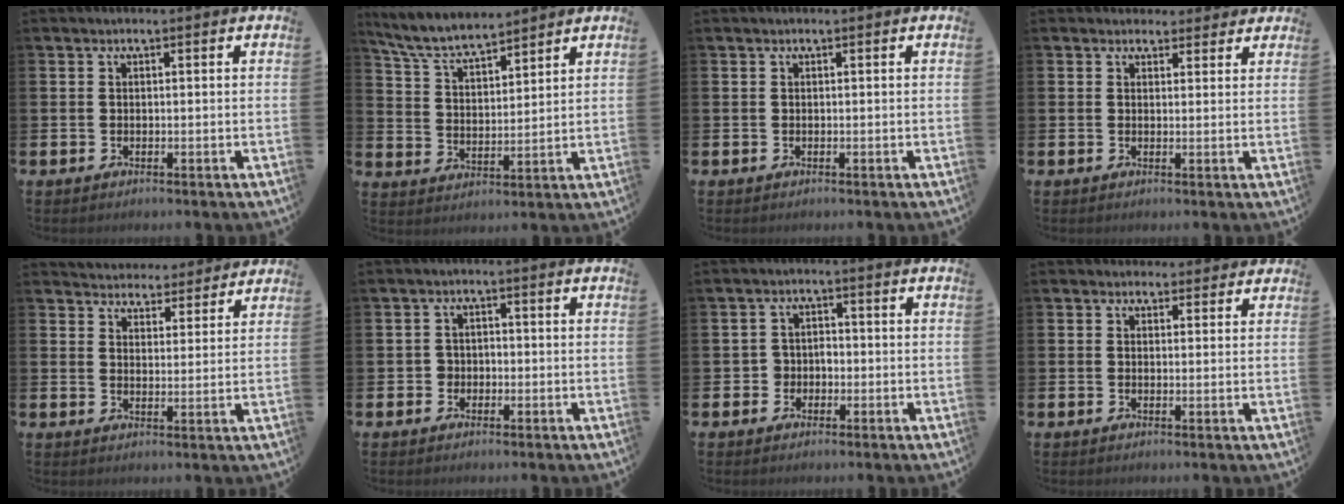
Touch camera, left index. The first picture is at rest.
{"total": 6.6, "force": [6.2, 1.1, 2.0], "torque": [-0.070, -0.030, 0.113]}
{"total": 0.0}
{"total": 2.6, "force": [2.3, 1.2, -0.2], "torque": [0.012, -0.009, 0.039]}
{"total": 4.3, "force": [4.1, 1.1, -0.5], "torque": [-0.009, -0.033, 0.073]}
{"total": 1.8, "force": [-0.7, 1.7, 0.3], "torque": [-0.005, 0.002, -0.020]}
{"total": 2.4, "force": [-1.0, 2.1, 0.4], "torque": [-0.009, 0.004, -0.027]}
{"total": 2.2, "force": [2.0, 1.0, -0.1], "torque": [0.012, -0.009, 0.033]}